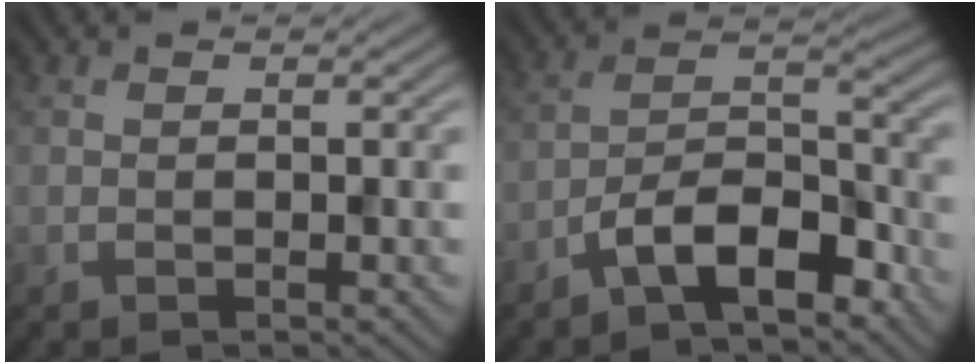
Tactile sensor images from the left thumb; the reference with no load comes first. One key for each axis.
{"total": 8.1, "fx": -5.4, "fy": 3.0, "fz": 5.3, "tx": -0.086, "ty": 0.013, "tz": -0.113}